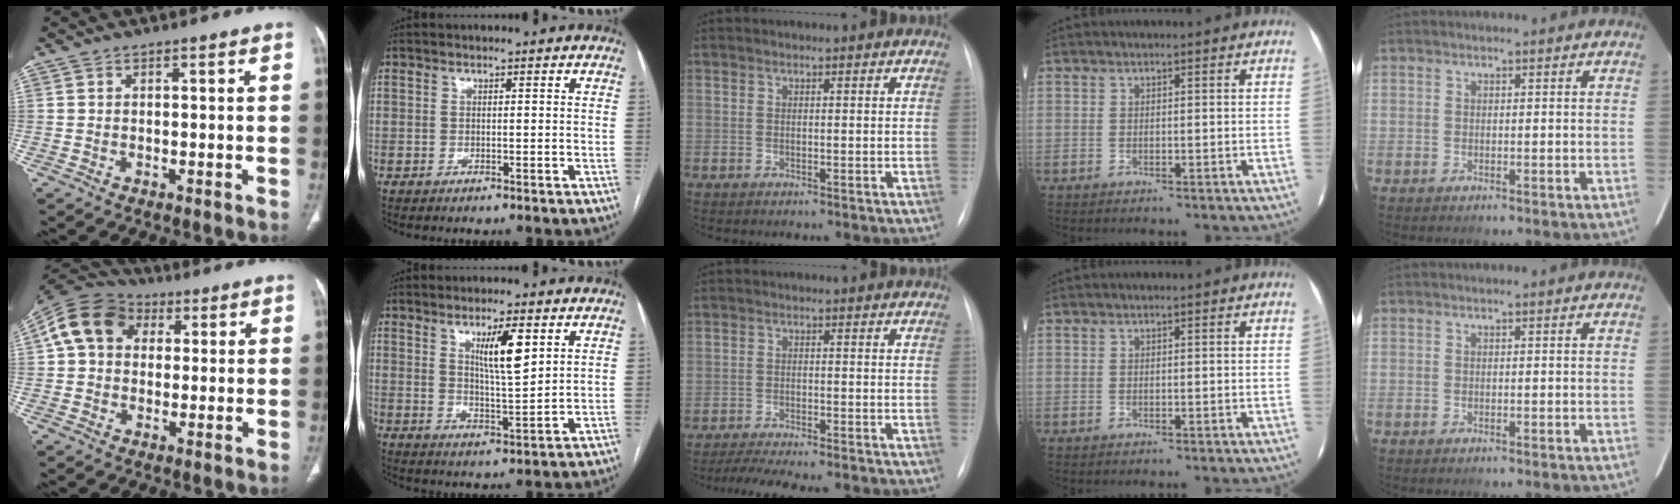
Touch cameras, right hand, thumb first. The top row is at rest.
{"thumb": {"total": 12.6, "force": [3.1, 10.1, 6.9], "torque": [-0.120, 0.025, 0.044]}, "index": {"total": 7.2, "force": [3.2, 0.9, 6.4], "torque": [-0.111, -0.008, 0.056]}, "middle": {"total": 10.8, "force": [-9.6, 1.4, 4.7], "torque": [-0.069, -0.006, -0.133]}}